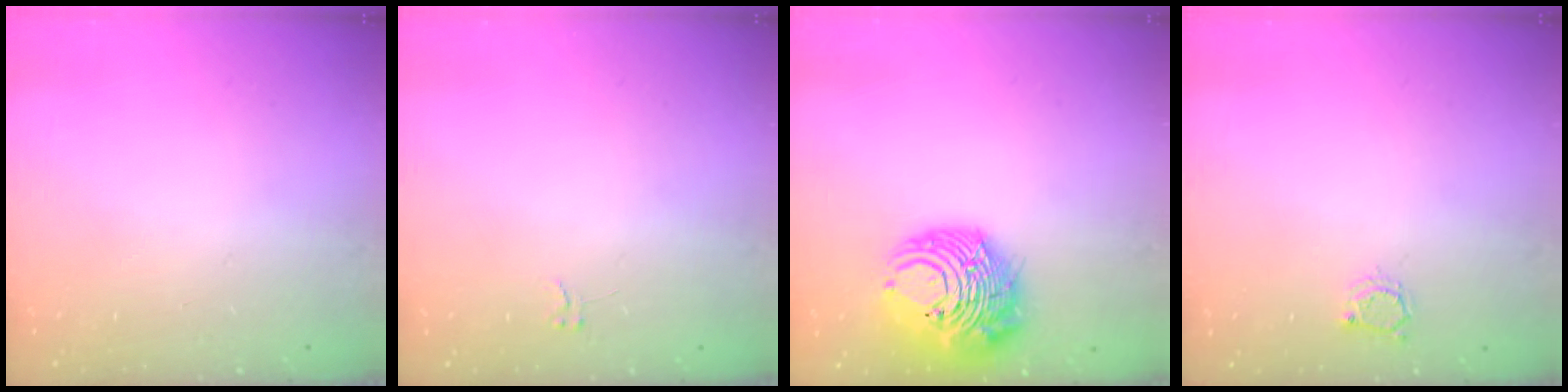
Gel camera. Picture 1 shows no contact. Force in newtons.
{"total": 2.6, "press": 2.6, "slide": 0.3}
{"total": 13.5, "press": 13.4, "slide": 1.8}
{"total": 3.2, "press": 3.2, "slide": 0.0}